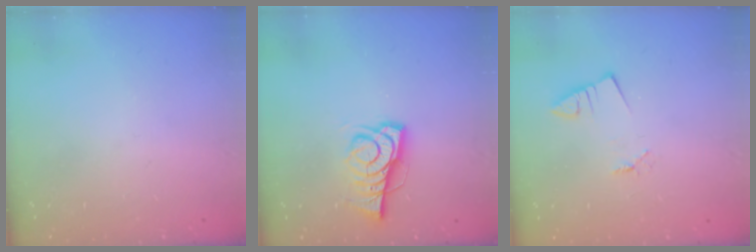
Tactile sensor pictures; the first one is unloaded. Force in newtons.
{"total": 7.6, "press": 7.6, "slide": 1.0}
{"total": 1.3, "press": 1.3, "slide": 0.0}